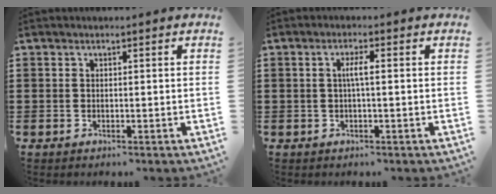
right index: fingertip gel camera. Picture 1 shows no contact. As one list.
[{"total": 2.6, "force": [0.0, 0.3, 2.6], "torque": [-0.049, 0.000, -0.003]}]